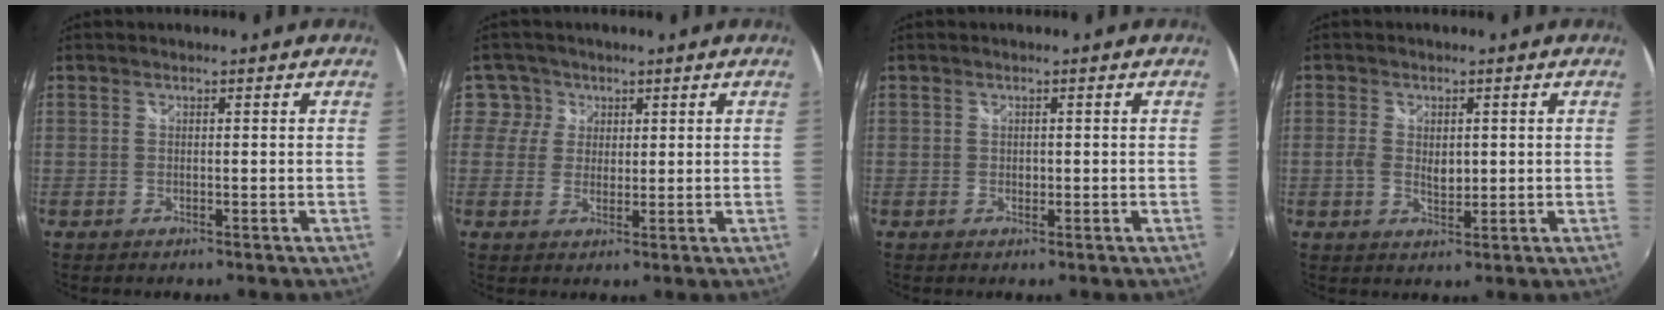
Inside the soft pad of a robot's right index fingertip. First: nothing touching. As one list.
[{"total": 4.1, "force": [1.4, 3.9, -0.1], "torque": [0.026, 0.011, 0.017]}, {"total": 0.8, "force": [0.0, 0.8, 0.3], "torque": [-0.001, 0.000, 0.000]}, {"total": 3.8, "force": [0.0, 2.4, 3.0], "torque": [-0.055, -0.003, -0.002]}]